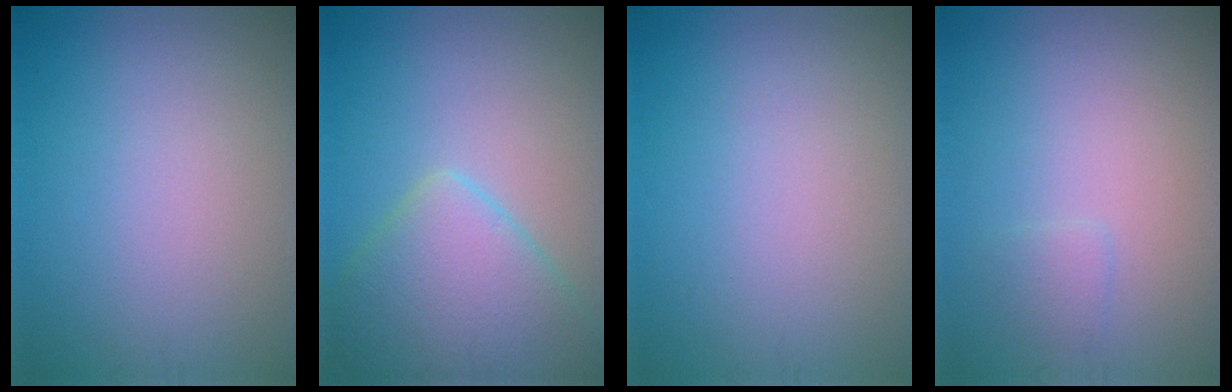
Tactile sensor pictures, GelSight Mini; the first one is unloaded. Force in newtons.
{"total": 6.9, "press": 6.9, "slide": 0.5}
{"total": 0.0}
{"total": 0.9, "press": 0.9, "slide": 0.1}